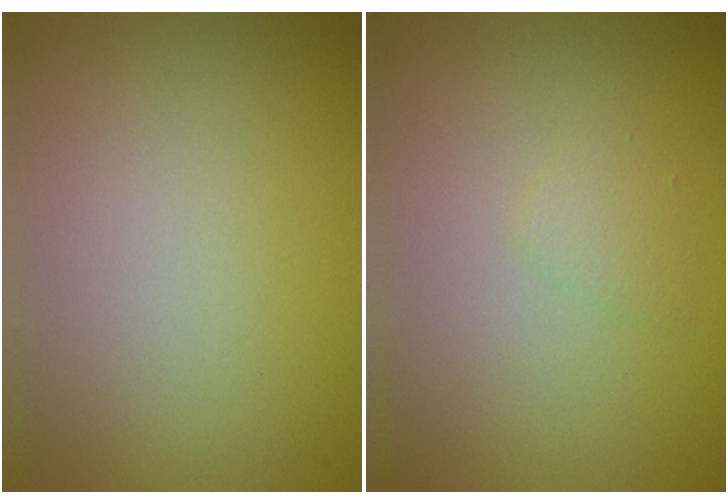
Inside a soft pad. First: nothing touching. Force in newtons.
{"total": 0.8, "press": 0.8, "slide": 0.1}